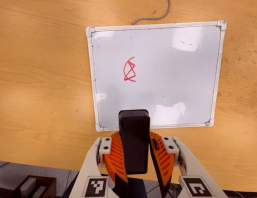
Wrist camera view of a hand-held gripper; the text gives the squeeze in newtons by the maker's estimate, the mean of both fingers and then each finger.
{"total": 9.9, "left": 9.0, "right": 10.8}